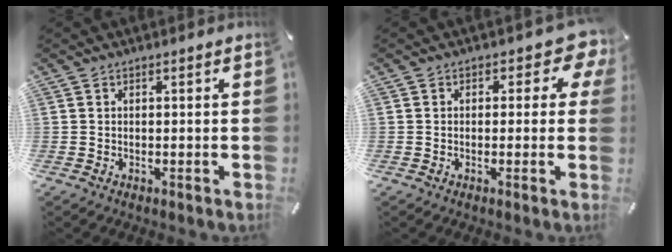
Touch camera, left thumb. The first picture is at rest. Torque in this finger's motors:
{"motor_torque": [0.46, 0.24, 0.13, -0.05, 0.02]}